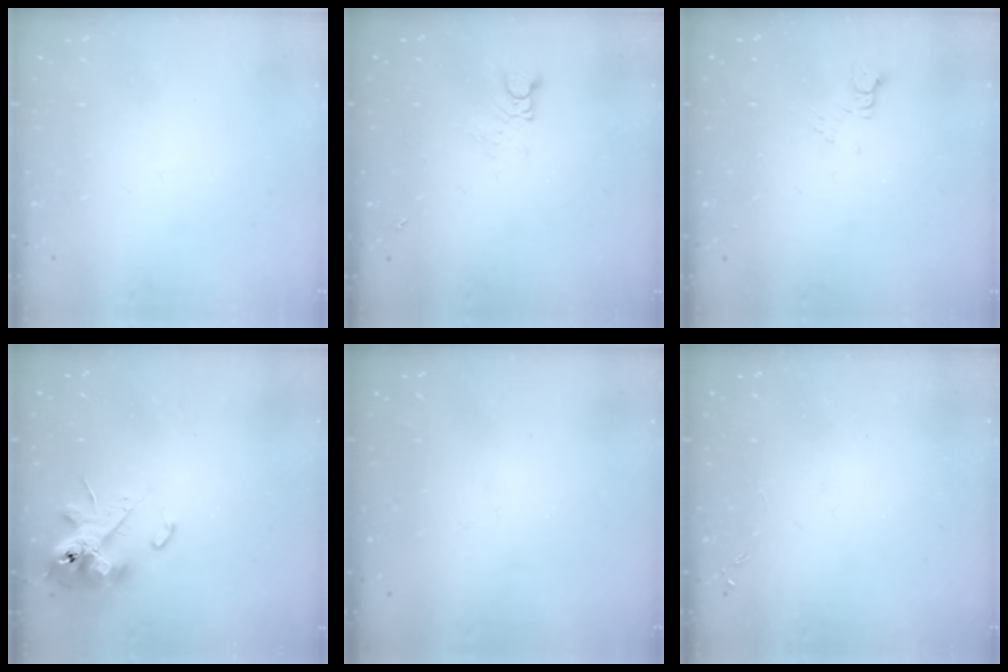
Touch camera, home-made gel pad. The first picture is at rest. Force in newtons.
{"total": 2.7, "press": 2.7, "slide": 0.2}
{"total": 3.6, "press": 3.6, "slide": 0.5}
{"total": 13.6, "press": 13.5, "slide": 2.0}
{"total": 0.0}
{"total": 0.0}